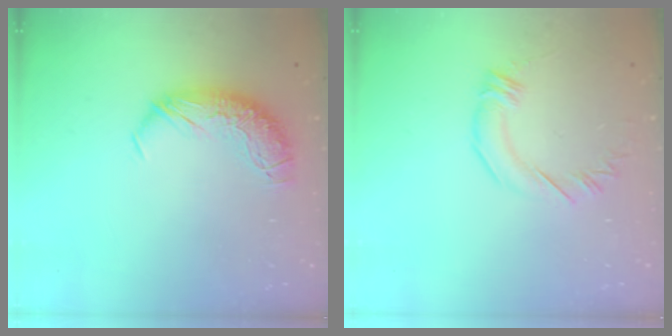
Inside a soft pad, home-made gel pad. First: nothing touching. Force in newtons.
{"total": 2.5, "press": 2.4, "slide": 0.3}